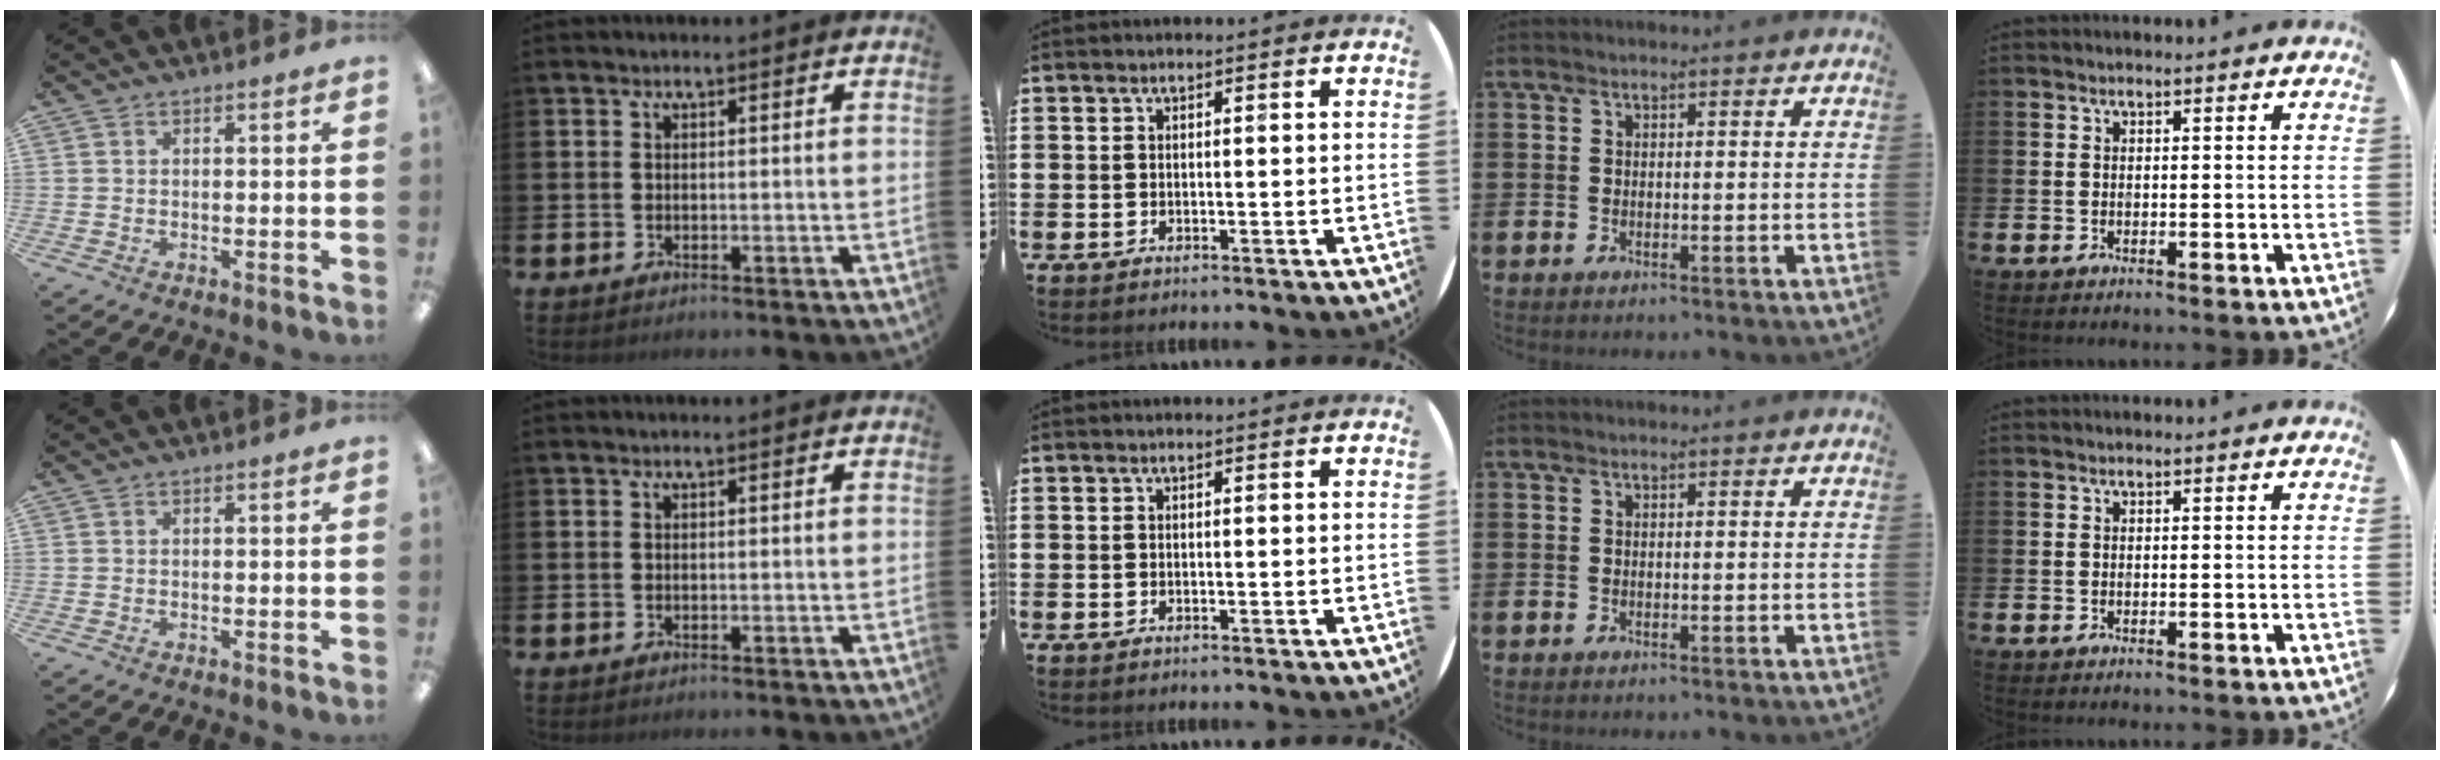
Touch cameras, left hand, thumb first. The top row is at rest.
{}